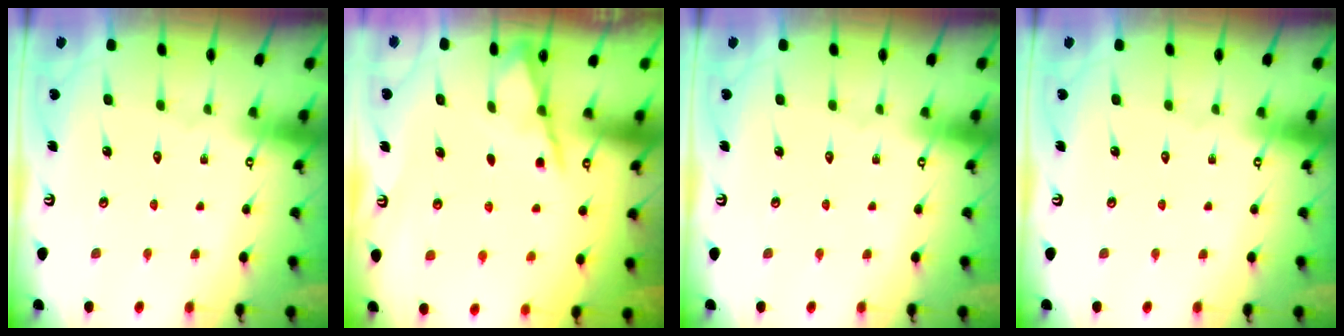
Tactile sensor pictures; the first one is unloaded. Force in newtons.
{"total": 2.8, "press": 2.8, "slide": 0.4}
{"total": 0.0}
{"total": 0.0}